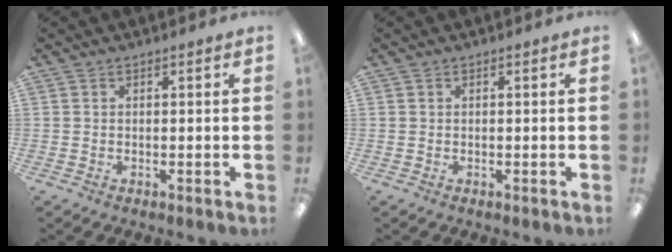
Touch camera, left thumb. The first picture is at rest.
{"total": 0.0}